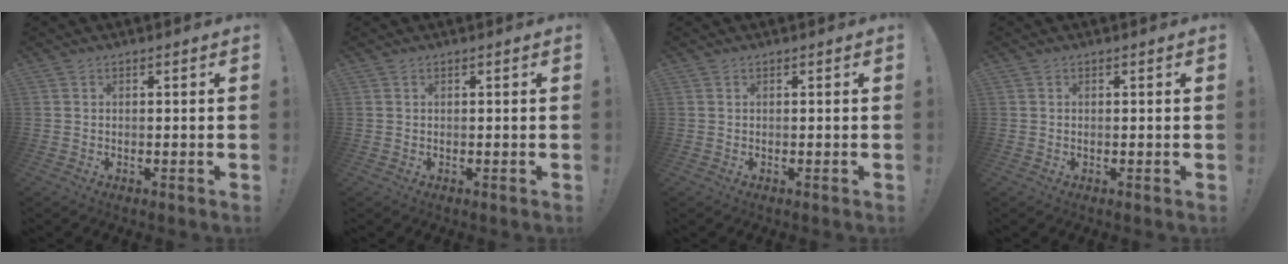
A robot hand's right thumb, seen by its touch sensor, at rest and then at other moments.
{"total": 0.0}
{"total": 0.0}
{"total": 0.0}